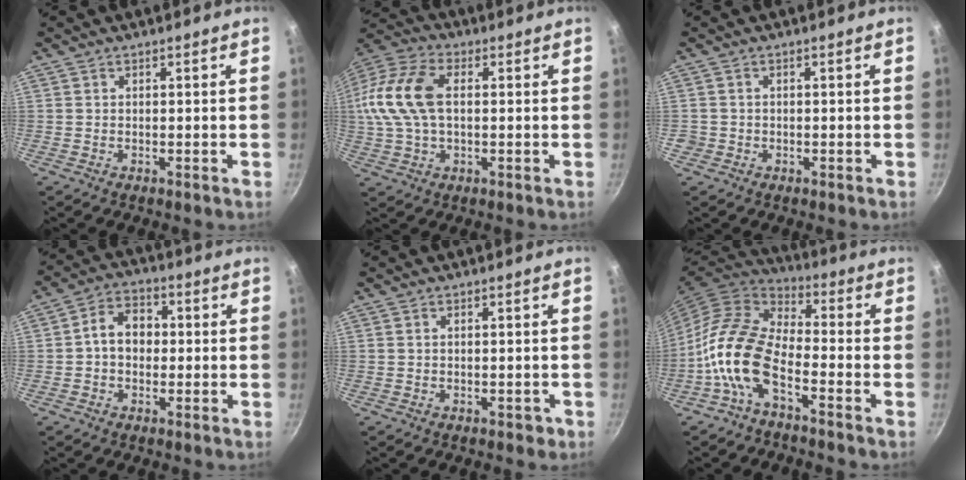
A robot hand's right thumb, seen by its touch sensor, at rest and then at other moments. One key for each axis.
{"total": 16.5, "fx": 1.7, "fy": 10.0, "fz": 13.0, "tx": -0.269, "ty": 0.029, "tz": 0.017}
{"total": 1.4, "fx": -0.5, "fy": 1.3, "fz": 0.2, "tx": -0.001, "ty": 0.005, "tz": -0.006}
{"total": 7.2, "fx": 0.0, "fy": 5.6, "fz": 4.6, "tx": -0.046, "ty": 0.020, "tz": -0.013}
{"total": 1.6, "fx": -0.4, "fy": 1.1, "fz": 1.1, "tx": -0.002, "ty": 0.010, "tz": -0.001}
{"total": 13.2, "fx": -5.5, "fy": 6.7, "fz": 10.0, "tx": -0.184, "ty": 0.048, "tz": -0.125}